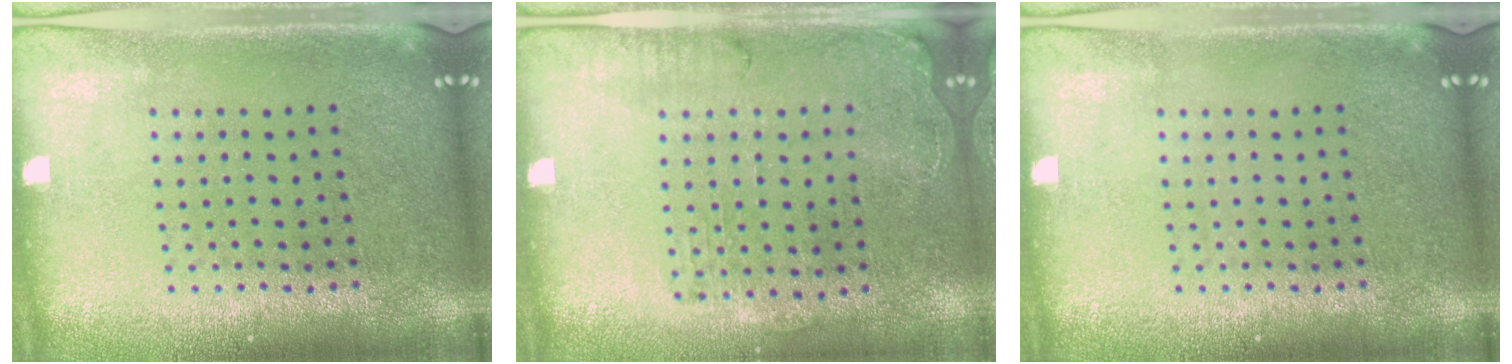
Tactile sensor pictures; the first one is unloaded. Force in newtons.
{"total": 1.3, "press": 1.2, "slide": 0.5}
{"total": 0.0}